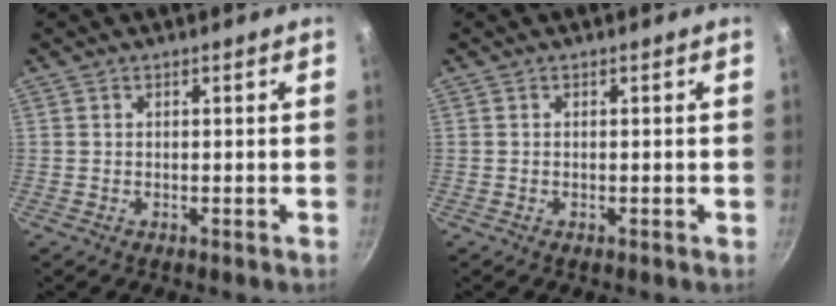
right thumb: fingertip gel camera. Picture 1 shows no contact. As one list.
[{"total": 0.0}]